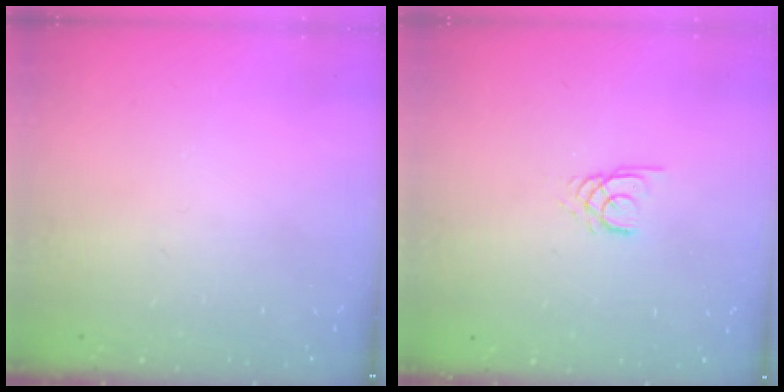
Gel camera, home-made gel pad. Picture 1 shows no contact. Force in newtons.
{"total": 2.4, "press": 2.4, "slide": 0.1}